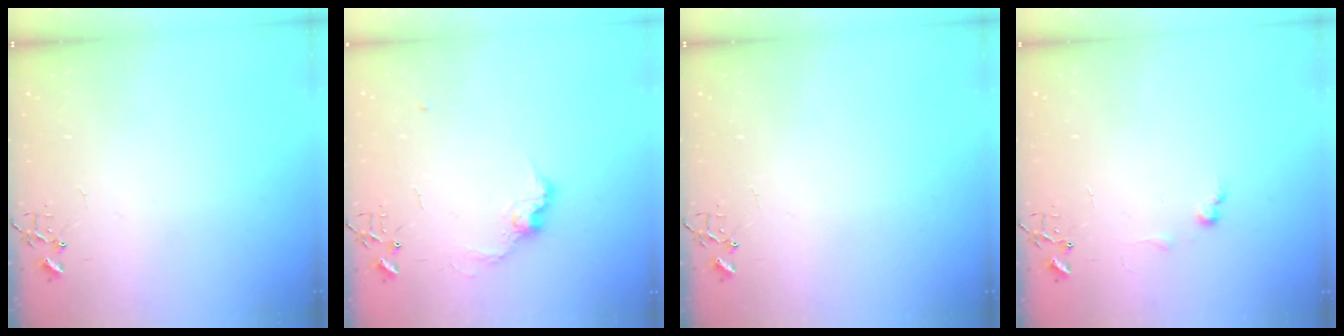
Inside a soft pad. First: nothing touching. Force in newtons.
{"total": 9.4, "press": 9.4, "slide": 0.4}
{"total": 0.0}
{"total": 5.7, "press": 5.7, "slide": 0.7}